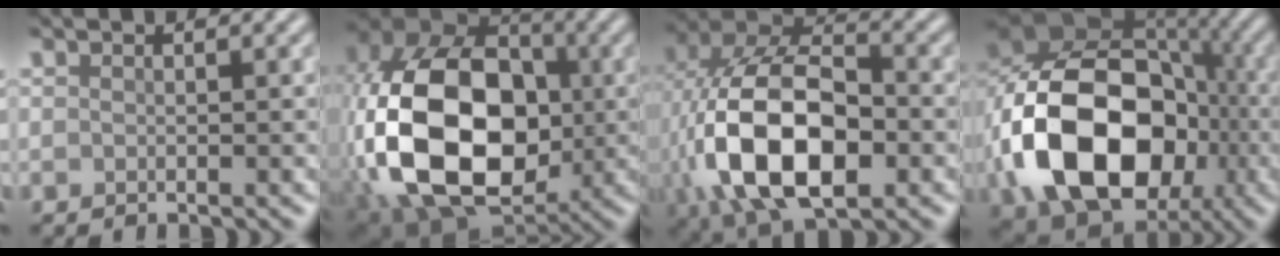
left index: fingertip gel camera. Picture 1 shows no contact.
{"total": 18.3, "force": [-2.2, 12.7, 13.0], "torque": [-0.270, 0.002, -0.049]}
{"total": 14.7, "force": [-3.1, 8.6, 11.5], "torque": [-0.227, -0.007, -0.063]}
{"total": 16.9, "force": [-3.6, 12.2, 11.1], "torque": [-0.215, -0.009, -0.064]}